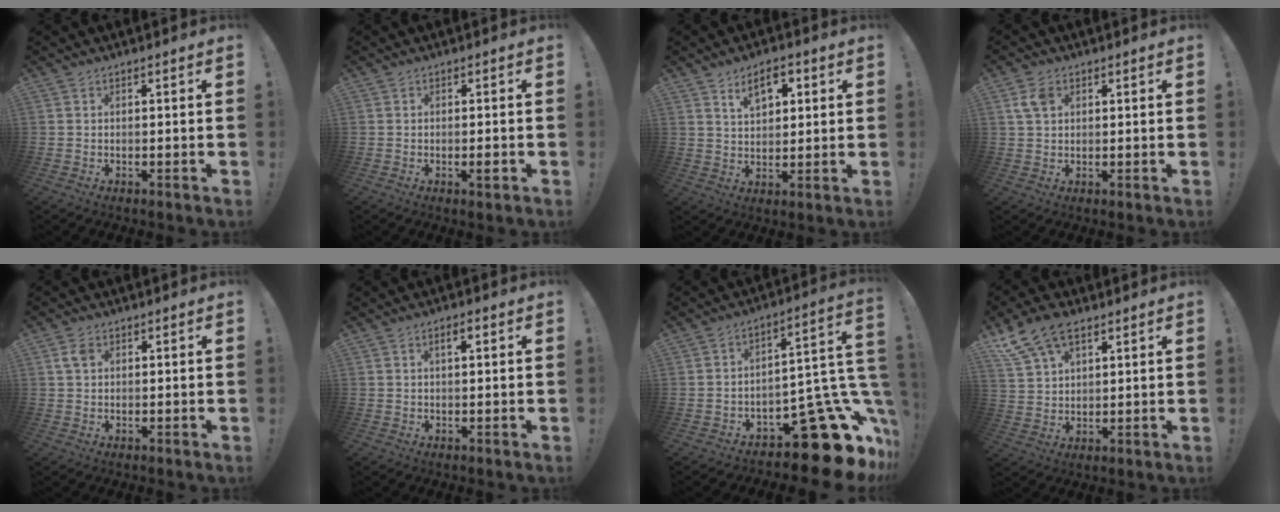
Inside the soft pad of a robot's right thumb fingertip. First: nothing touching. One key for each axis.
{"total": 1.8, "fx": -0.7, "fy": 0.3, "fz": 1.7, "tx": -0.031, "ty": 0.004, "tz": -0.010}
{"total": 8.4, "fx": 4.4, "fy": 4.5, "fz": 5.6, "tx": -0.079, "ty": -0.008, "tz": 0.077}
{"total": 5.0, "fx": 1.8, "fy": 3.5, "fz": 3.2, "tx": -0.053, "ty": 0.006, "tz": 0.036}
{"total": 3.3, "fx": 1.1, "fy": 2.2, "fz": 2.2, "tx": -0.042, "ty": 0.005, "tz": 0.022}
{"total": 2.7, "fx": 1.2, "fy": 0.6, "fz": 2.3, "tx": -0.035, "ty": -0.001, "tz": 0.015}
{"total": 20.1, "fx": -10.4, "fy": 9.0, "fz": 14.6, "tx": -0.127, "ty": 0.051, "tz": -0.160}
{"total": 11.2, "fx": 7.3, "fy": 6.1, "fz": 5.8, "tx": -0.106, "ty": -0.028, "tz": 0.143}